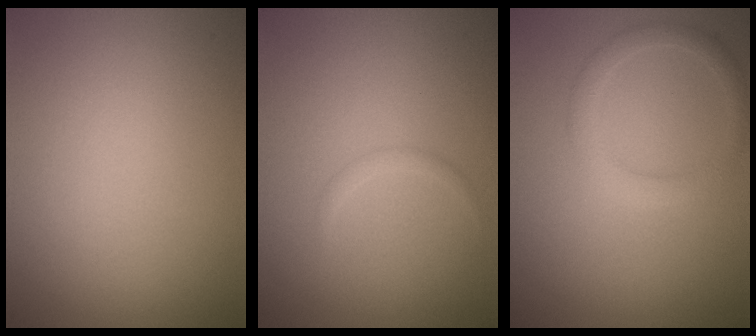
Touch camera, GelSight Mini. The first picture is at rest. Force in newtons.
{"total": 0.7, "press": 0.7, "slide": 0.0}
{"total": 2.0, "press": 2.0, "slide": 0.1}